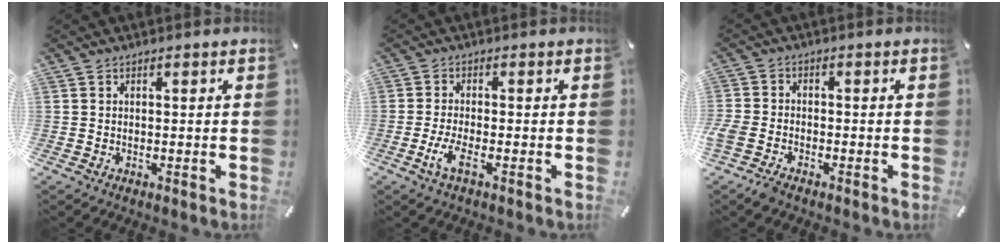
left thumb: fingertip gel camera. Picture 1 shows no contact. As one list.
[{"total": 4.3, "force": [-1.7, 0.9, 3.8], "torque": [-0.090, -0.012, -0.035]}, {"total": 3.7, "force": [-2.8, 1.8, 1.5], "torque": [-0.046, 0.011, -0.057]}]